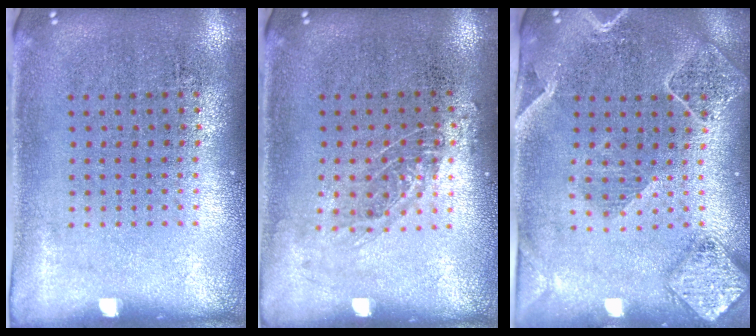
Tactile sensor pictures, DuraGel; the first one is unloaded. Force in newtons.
{"total": 0.9, "press": 0.8, "slide": 0.4}
{"total": 2.3, "press": 2.1, "slide": 0.9}